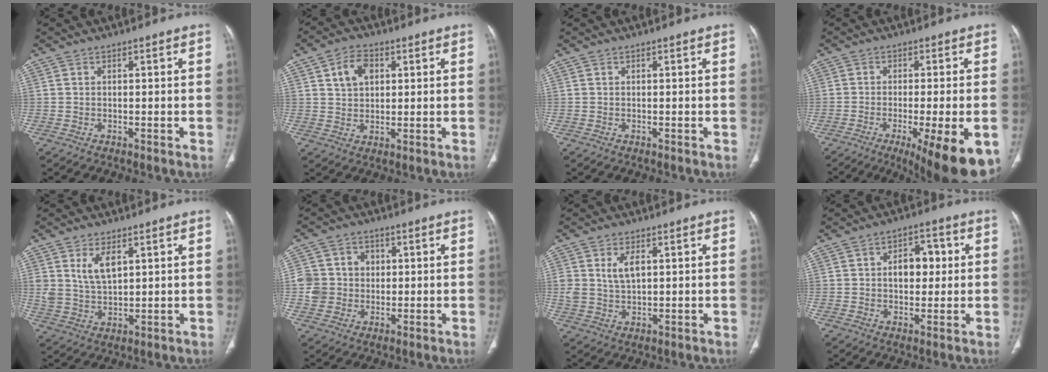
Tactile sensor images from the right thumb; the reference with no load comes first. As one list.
[{"total": 6.3, "force": [2.3, 4.4, 3.9], "torque": [-0.049, -0.002, 0.040]}, {"total": 0.0}, {"total": 17.1, "force": [-8.5, 3.7, 14.4], "torque": [-0.155, -0.004, -0.117]}, {"total": 6.3, "force": [2.7, 3.4, 4.6], "torque": [-0.079, -0.016, 0.062]}, {"total": 8.0, "force": [0.1, 7.6, 2.4], "torque": [-0.019, 0.015, 0.003]}, {"total": 4.8, "force": [1.5, 2.7, 3.6], "torque": [-0.065, -0.005, 0.034]}, {"total": 7.5, "force": [1.0, 4.9, 5.6], "torque": [-0.055, 0.015, 0.012]}]